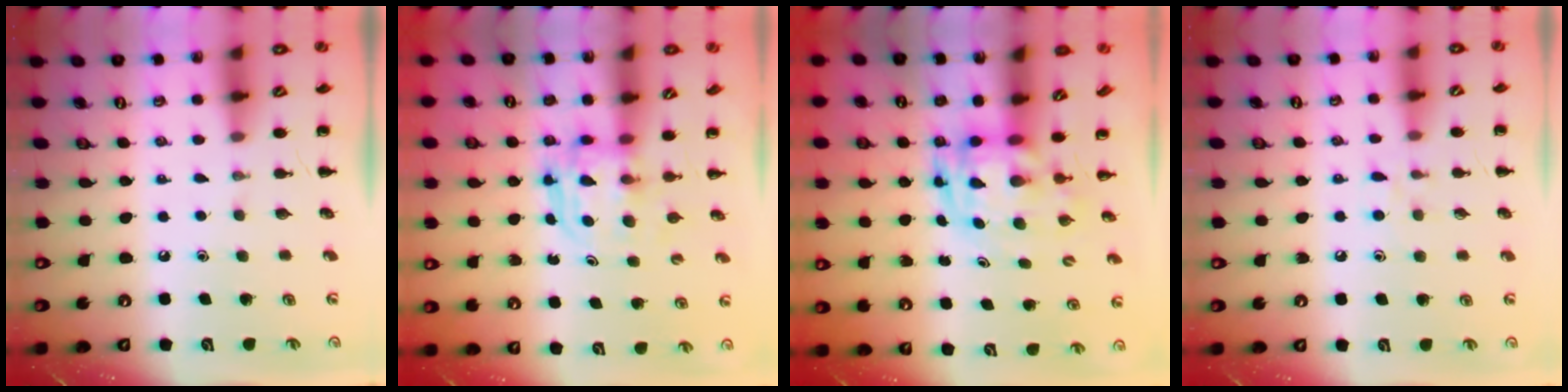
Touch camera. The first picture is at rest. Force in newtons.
{"total": 3.8, "press": 3.8, "slide": 0.2}
{"total": 3.1, "press": 3.0, "slide": 0.6}
{"total": 6.7, "press": 6.4, "slide": 1.9}